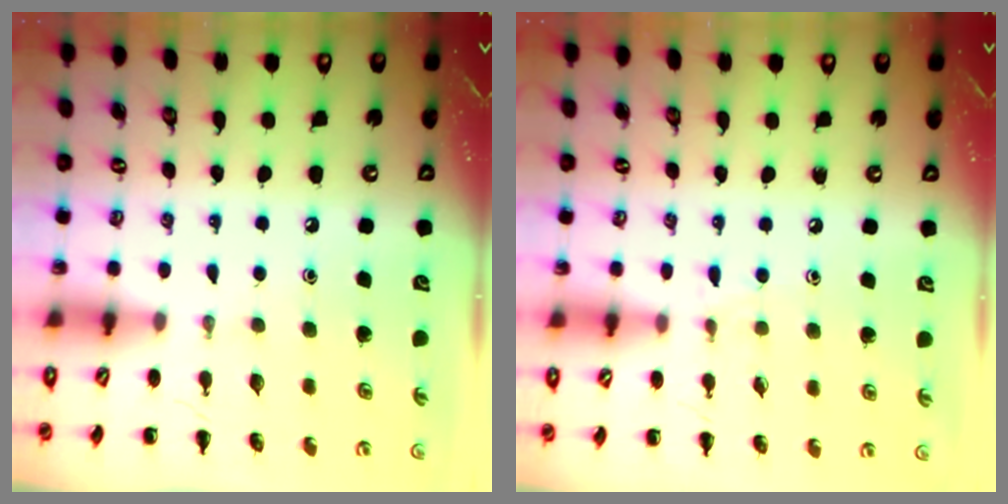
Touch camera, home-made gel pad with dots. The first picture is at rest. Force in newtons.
{"total": 5.8, "press": 5.5, "slide": 1.9}